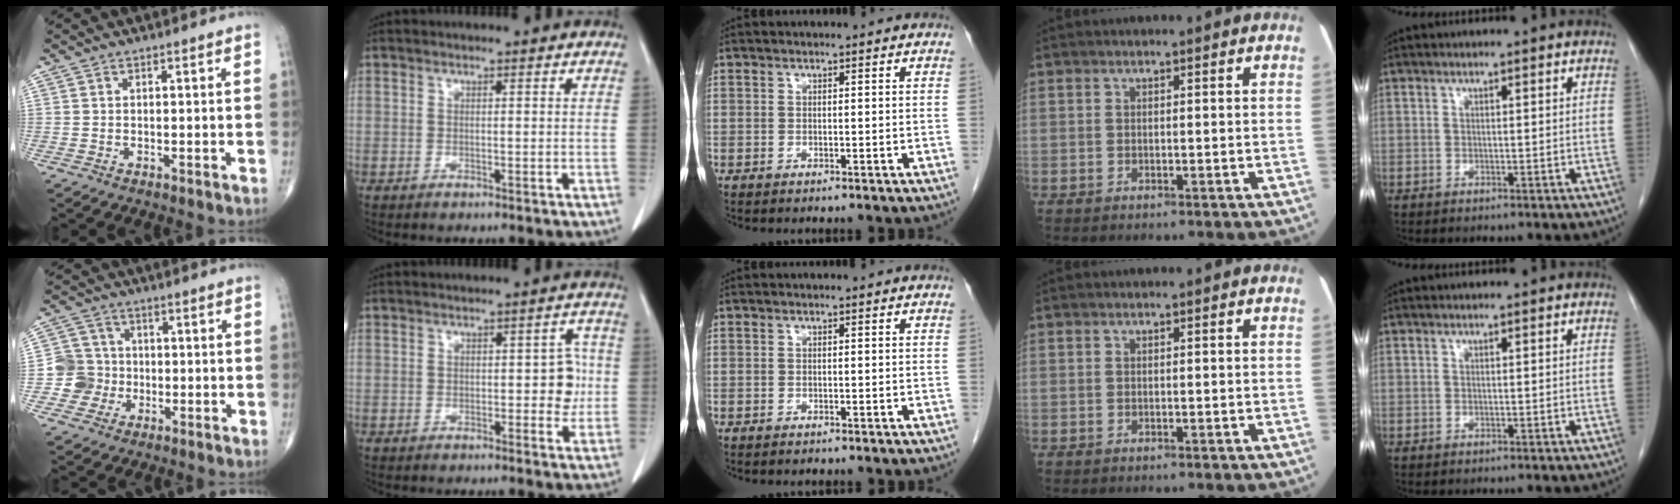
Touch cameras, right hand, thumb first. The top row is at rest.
{"thumb": {"total": 6.4, "force": [-1.5, 6.2, 0.4], "torque": [0.029, 0.016, -0.036]}, "index": {"total": 4.0, "force": [-0.2, 2.0, 3.5], "torque": [-0.036, 0.017, -0.001]}, "middle": {"total": 0.5, "force": [-0.4, 0.1, 0.2], "torque": [-0.010, -0.002, -0.005]}}